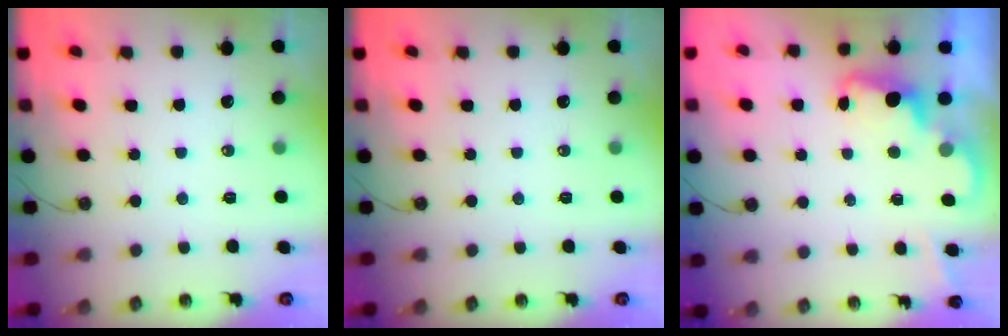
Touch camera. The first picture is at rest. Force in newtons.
{"total": 0.0}
{"total": 2.3, "press": 2.2, "slide": 0.6}